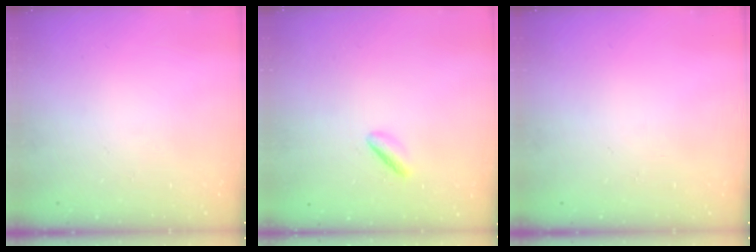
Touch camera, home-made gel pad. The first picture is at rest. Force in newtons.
{"total": 2.4, "press": 2.2, "slide": 1.0}
{"total": 0.0}